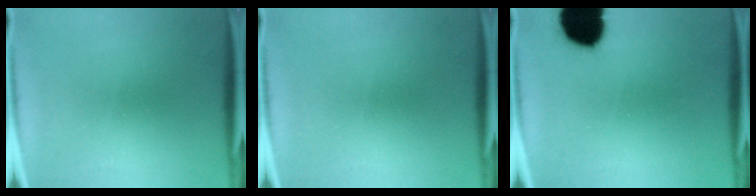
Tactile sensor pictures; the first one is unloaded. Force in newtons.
{"total": 0.0}
{"total": 14.1}